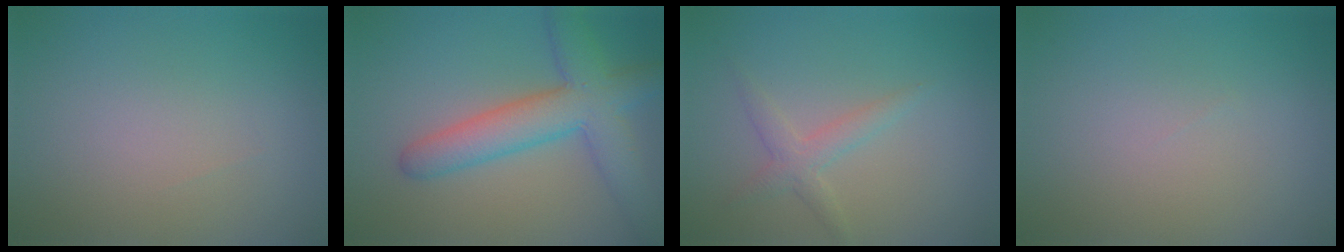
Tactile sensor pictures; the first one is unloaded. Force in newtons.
{"total": 6.8, "press": 6.8, "slide": 0.1}
{"total": 2.0, "press": 2.0, "slide": 0.0}
{"total": 0.0}